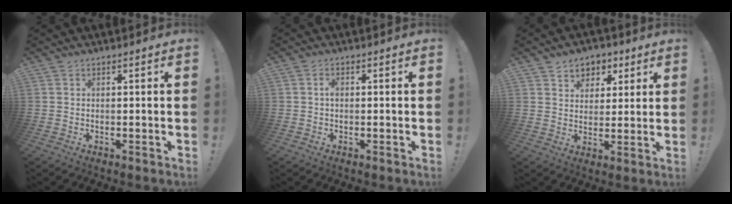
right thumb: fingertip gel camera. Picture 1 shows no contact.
{"total": 1.4, "force": [-0.3, 1.1, 0.8], "torque": [-0.020, 0.008, -0.005]}
{"total": 6.4, "force": [3.2, 5.4, 1.0], "torque": [-0.008, -0.021, 0.064]}